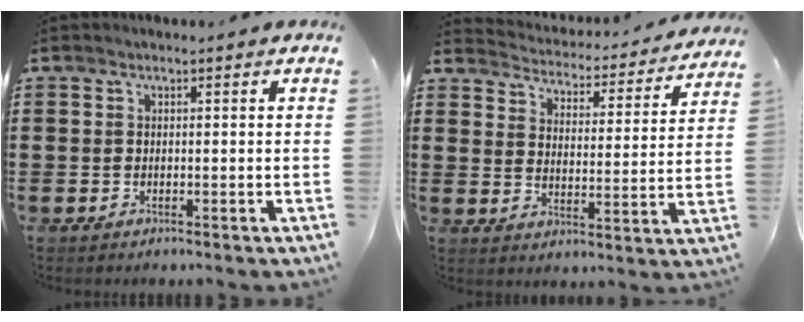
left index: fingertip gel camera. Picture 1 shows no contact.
{"total": 3.4, "force": [3.4, 0.0, -0.2], "torque": [-0.021, -0.034, 0.050]}